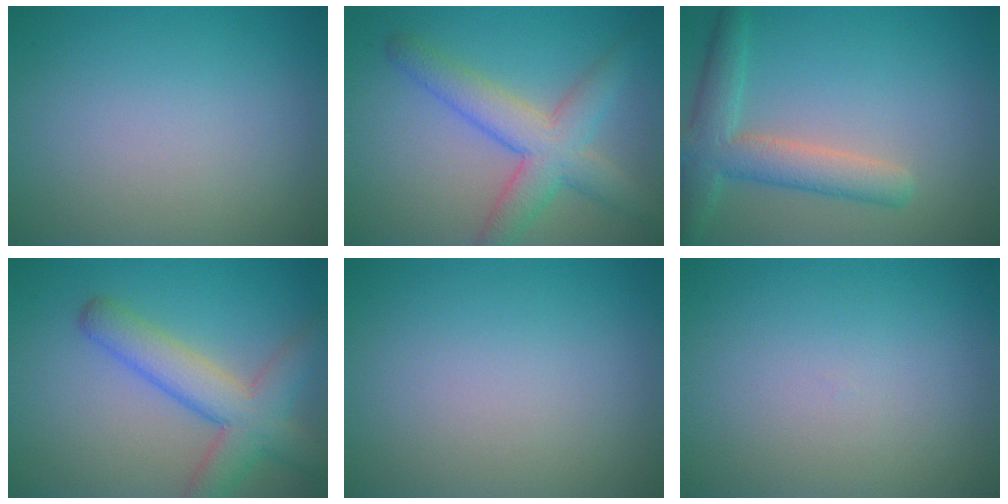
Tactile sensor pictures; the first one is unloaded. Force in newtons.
{"total": 5.7, "press": 5.7, "slide": 0.1}
{"total": 4.8, "press": 4.8, "slide": 0.1}
{"total": 6.0, "press": 5.9, "slide": 0.3}
{"total": 0.0}
{"total": 0.0}